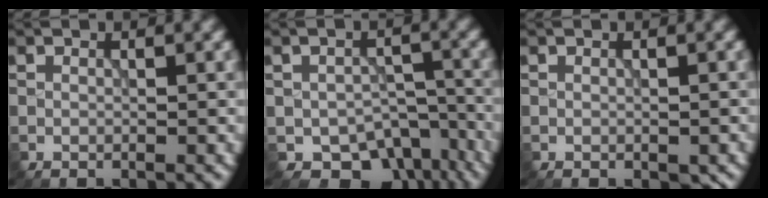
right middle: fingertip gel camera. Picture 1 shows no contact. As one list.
[{"total": 6.6, "force": [-3.8, 4.4, 3.0], "torque": [-0.028, -0.026, -0.046]}, {"total": 0.9, "force": [-0.4, 0.6, 0.6], "torque": [-0.010, -0.005, -0.003]}]